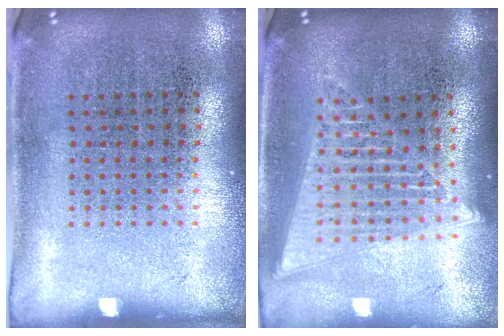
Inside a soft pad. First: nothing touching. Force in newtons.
{"total": 1.9, "press": 1.7, "slide": 1.0}